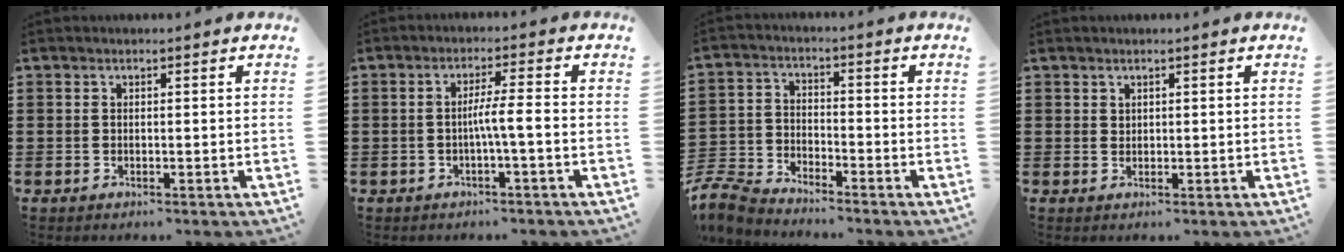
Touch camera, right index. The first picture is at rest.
{"total": 3.7, "force": [-1.1, -0.1, 3.5], "torque": [-0.063, -0.004, -0.022]}
{"total": 5.7, "force": [-5.6, 0.9, 0.9], "torque": [-0.047, -0.003, -0.119]}
{"total": 0.9, "force": [0.7, 0.6, 0.1], "torque": [-0.004, 0.001, 0.014]}